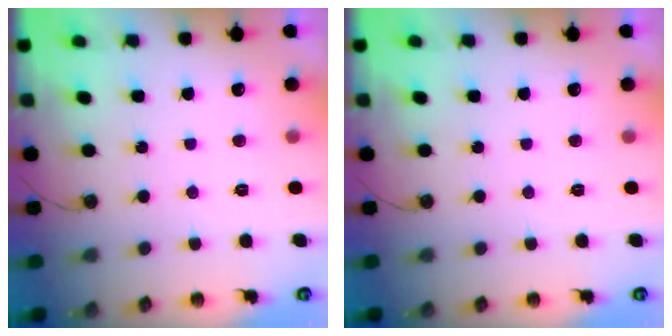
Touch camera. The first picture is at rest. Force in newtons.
{"total": 0.0}